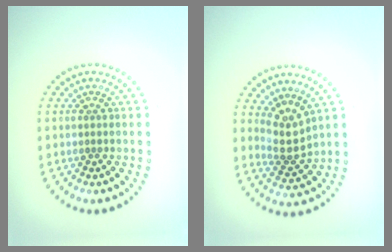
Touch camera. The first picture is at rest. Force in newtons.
{"total": 3.0, "press": 2.2, "slide": 2.0}